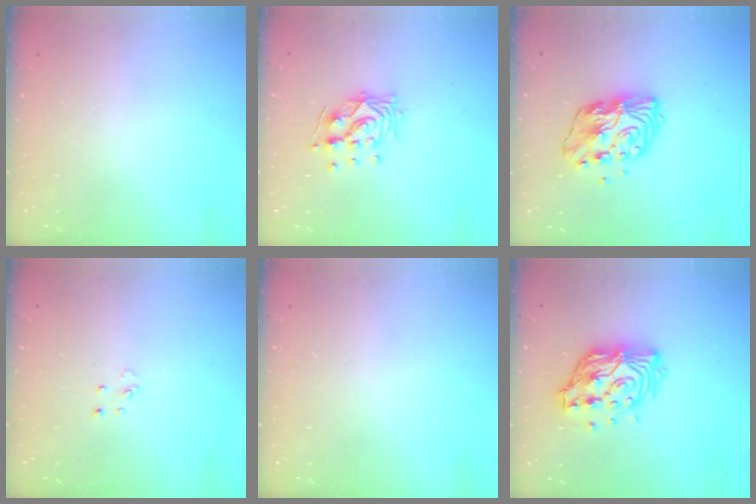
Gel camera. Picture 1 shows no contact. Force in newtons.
{"total": 11.0, "press": 11.0, "slide": 0.9}
{"total": 11.7, "press": 11.6, "slide": 0.9}
{"total": 3.2, "press": 3.2, "slide": 0.3}
{"total": 0.0}
{"total": 14.1, "press": 14.0, "slide": 1.3}